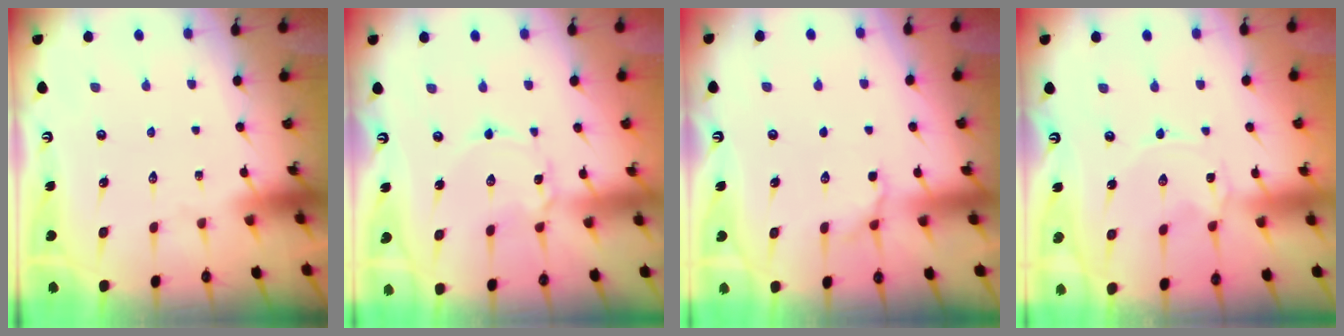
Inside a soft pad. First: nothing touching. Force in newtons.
{"total": 1.6, "press": 1.5, "slide": 0.1}
{"total": 5.0, "press": 4.7, "slide": 1.8}
{"total": 0.0}